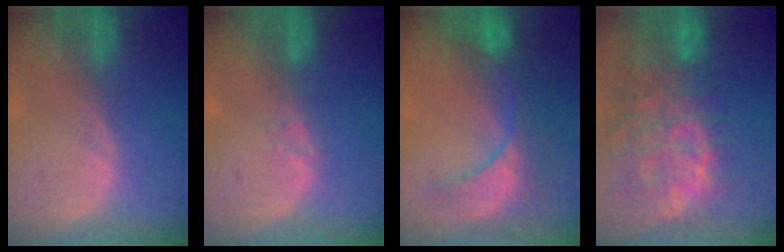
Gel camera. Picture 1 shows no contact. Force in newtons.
{"total": 1.4, "press": 1.4, "slide": 0.2}
{"total": 8.4, "press": 8.3, "slide": 1.6}
{"total": 13.7, "press": 11.2, "slide": 7.9}